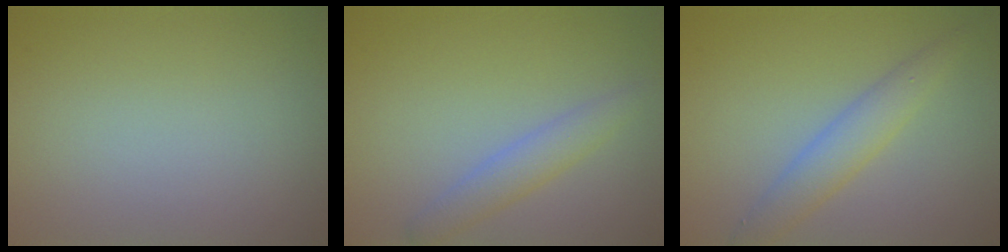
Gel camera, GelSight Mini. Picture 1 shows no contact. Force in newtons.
{"total": 2.4, "press": 2.4, "slide": 0.2}
{"total": 3.1, "press": 3.1, "slide": 0.1}